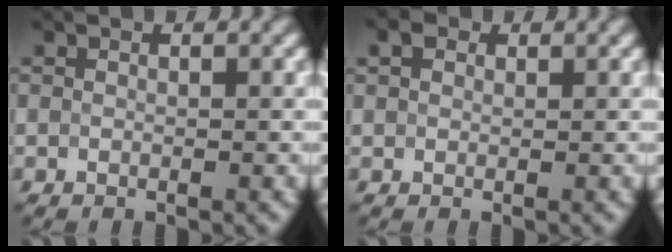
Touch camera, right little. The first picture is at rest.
{"total": 1.5, "force": [0.7, 1.0, 0.8], "torque": [-0.018, 0.007, 0.009]}